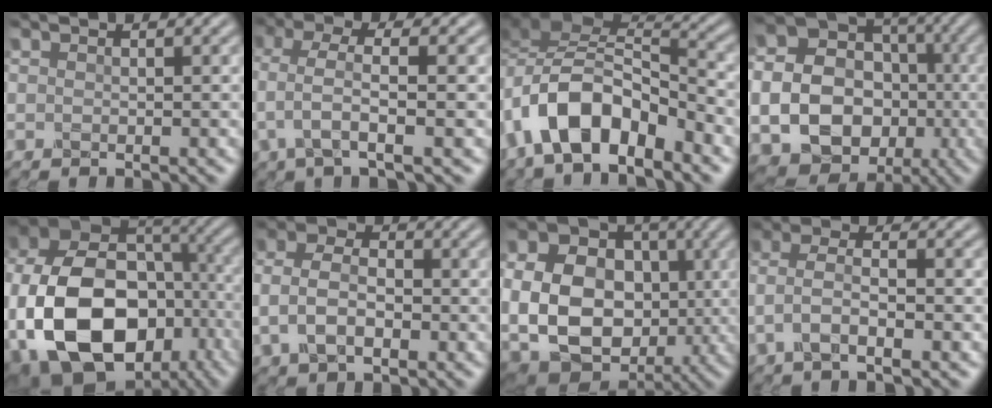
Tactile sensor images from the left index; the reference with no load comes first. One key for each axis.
{"total": 4.4, "fx": -0.5, "fy": 1.1, "fz": 4.2, "tx": -0.090, "ty": 0.010, "tz": -0.012}
{"total": 9.7, "fx": -5.1, "fy": 4.7, "fz": 6.8, "tx": -0.118, "ty": 0.010, "tz": -0.103}
{"total": 16.9, "fx": -3.3, "fy": 14.7, "fz": 7.6, "tx": -0.163, "ty": -0.028, "tz": -0.059}
{"total": 20.1, "fx": -5.3, "fy": 14.5, "fz": 12.9, "tx": -0.281, "ty": -0.021, "tz": -0.077}
{"total": 4.7, "fx": -0.7, "fy": 3.1, "fz": 3.5, "tx": -0.072, "ty": 0.002, "tz": -0.020}
{"total": 15.1, "fx": -0.4, "fy": 12.0, "fz": 9.2, "tx": -0.180, "ty": 0.002, "tz": -0.004}
{"total": 3.8, "fx": -1.0, "fy": 1.2, "fz": 3.4, "tx": -0.073, "ty": 0.004, "tz": -0.025}